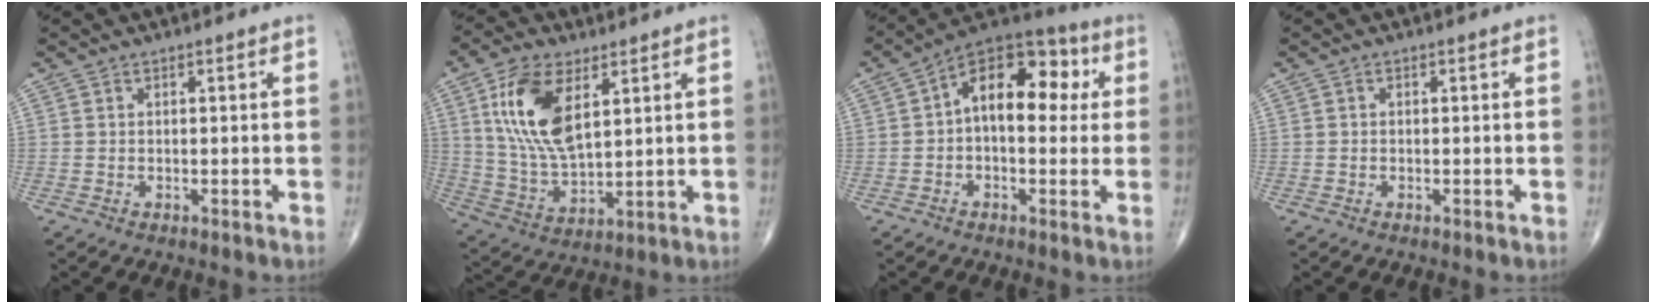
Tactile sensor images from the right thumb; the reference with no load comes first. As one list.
[{"total": 15.0, "force": [5.6, 7.4, 11.9], "torque": [-0.229, -0.020, 0.115]}, {"total": 15.0, "force": [2.2, 8.7, 12.0], "torque": [-0.145, 0.037, 0.022]}, {"total": 0.0}]